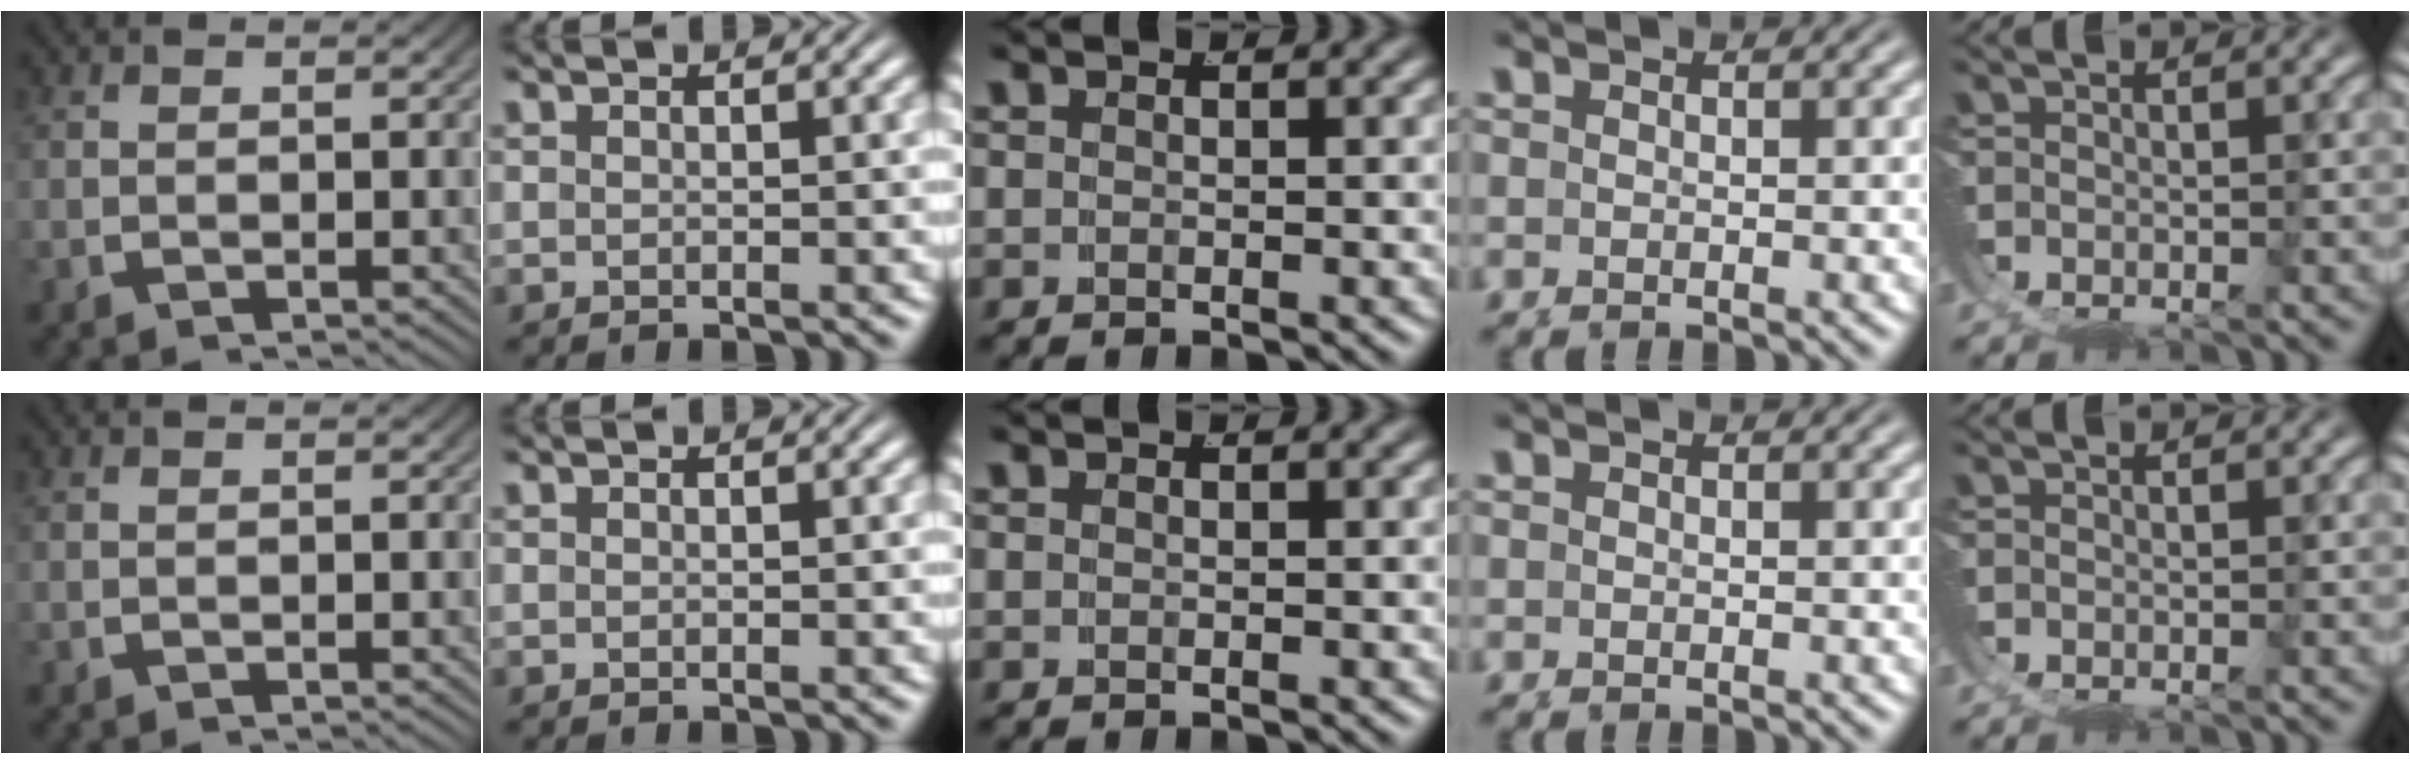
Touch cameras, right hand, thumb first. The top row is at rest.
{}